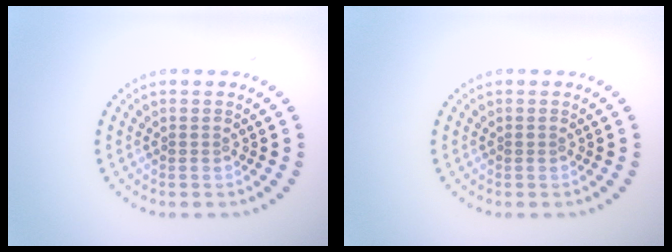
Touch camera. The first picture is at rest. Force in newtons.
{"total": 0.0}